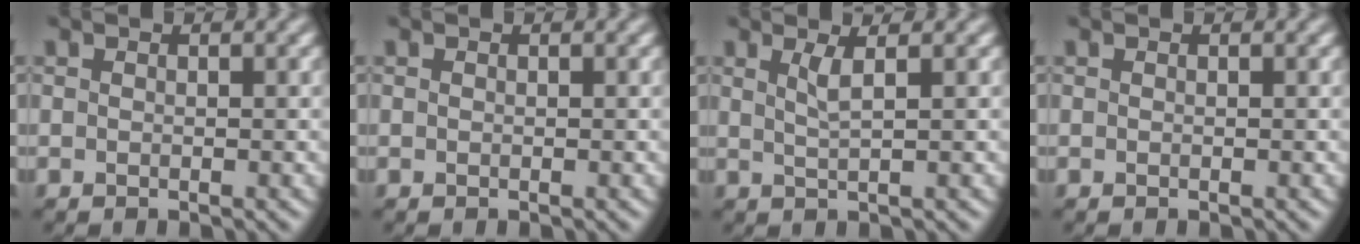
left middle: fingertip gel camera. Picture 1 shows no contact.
{"total": 0.0}
{"total": 1.9, "force": [0.7, 0.5, 1.7], "torque": [-0.028, 0.000, 0.010]}
{"total": 0.0}